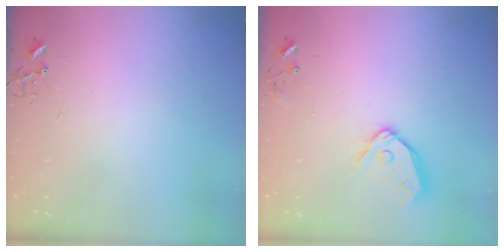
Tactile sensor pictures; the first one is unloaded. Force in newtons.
{"total": 12.2, "press": 12.1, "slide": 1.5}